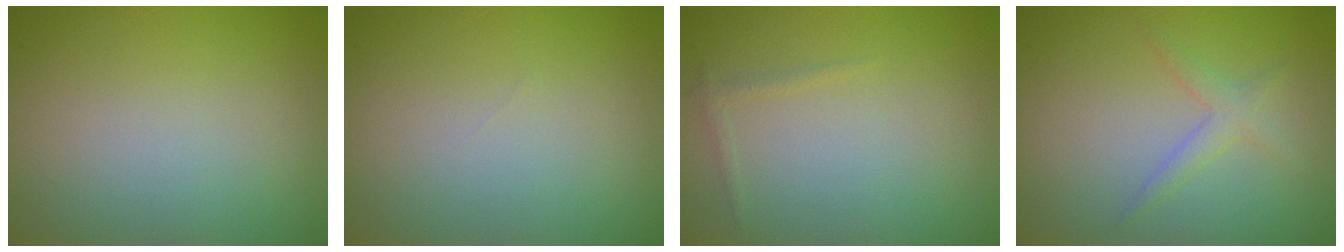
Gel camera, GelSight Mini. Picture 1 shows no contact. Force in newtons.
{"total": 0.0}
{"total": 0.6, "press": 0.6, "slide": 0.1}
{"total": 1.7, "press": 1.7, "slide": 0.1}